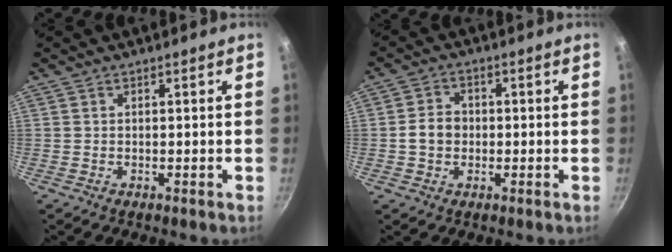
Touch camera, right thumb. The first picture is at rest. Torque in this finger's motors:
{"motor_torque": [0.47, 1.10, 0.66, -0.56, 0.08]}